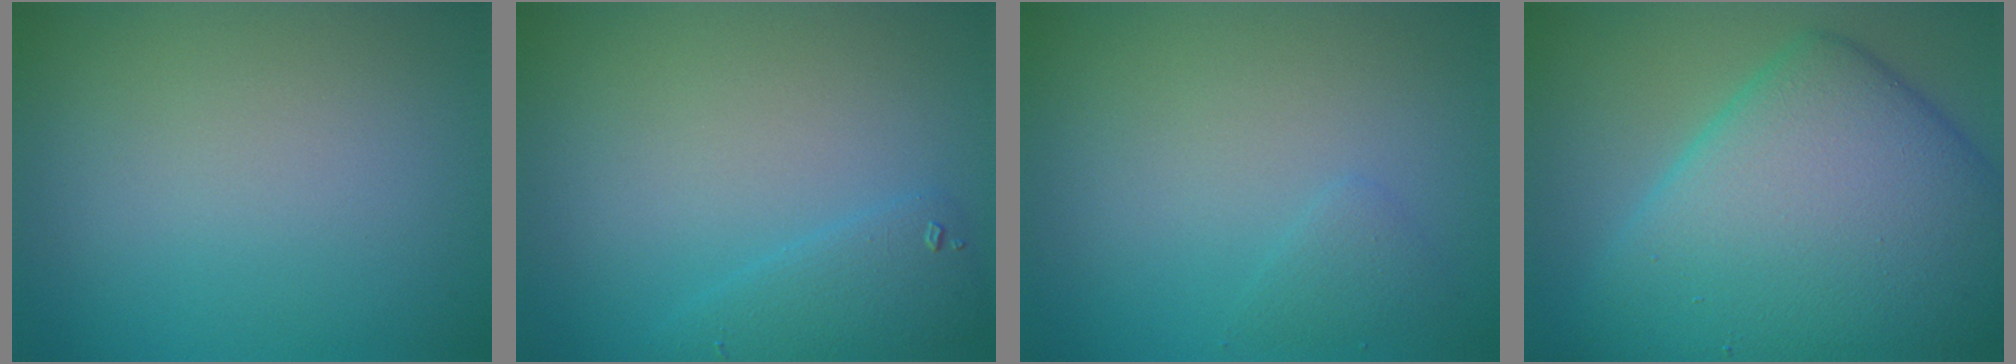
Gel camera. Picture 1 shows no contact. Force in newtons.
{"total": 2.1, "press": 2.1, "slide": 0.2}
{"total": 1.0, "press": 1.0, "slide": 0.1}
{"total": 14.1, "press": 14.1, "slide": 0.2}